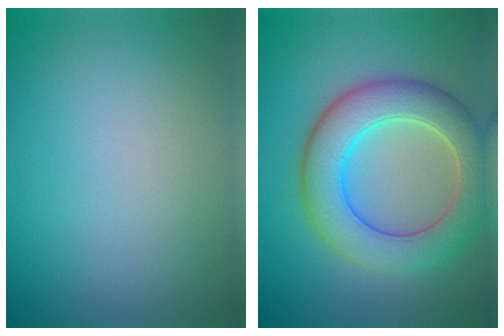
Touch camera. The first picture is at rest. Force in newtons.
{"total": 7.8, "press": 7.8, "slide": 0.7}